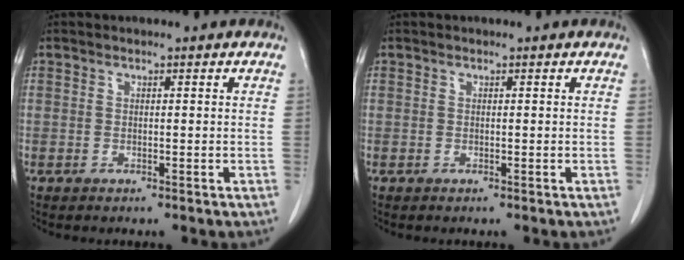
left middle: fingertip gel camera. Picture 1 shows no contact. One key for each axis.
{"total": 0.0}